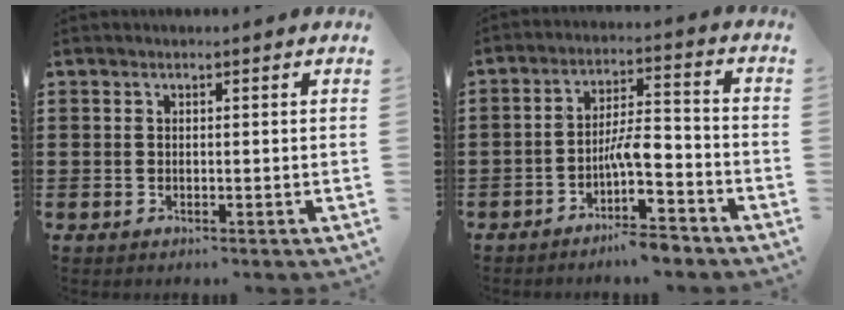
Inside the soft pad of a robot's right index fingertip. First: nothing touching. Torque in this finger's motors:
{"motor_torque": [1.07, 1.07, 0.58, 0.08]}